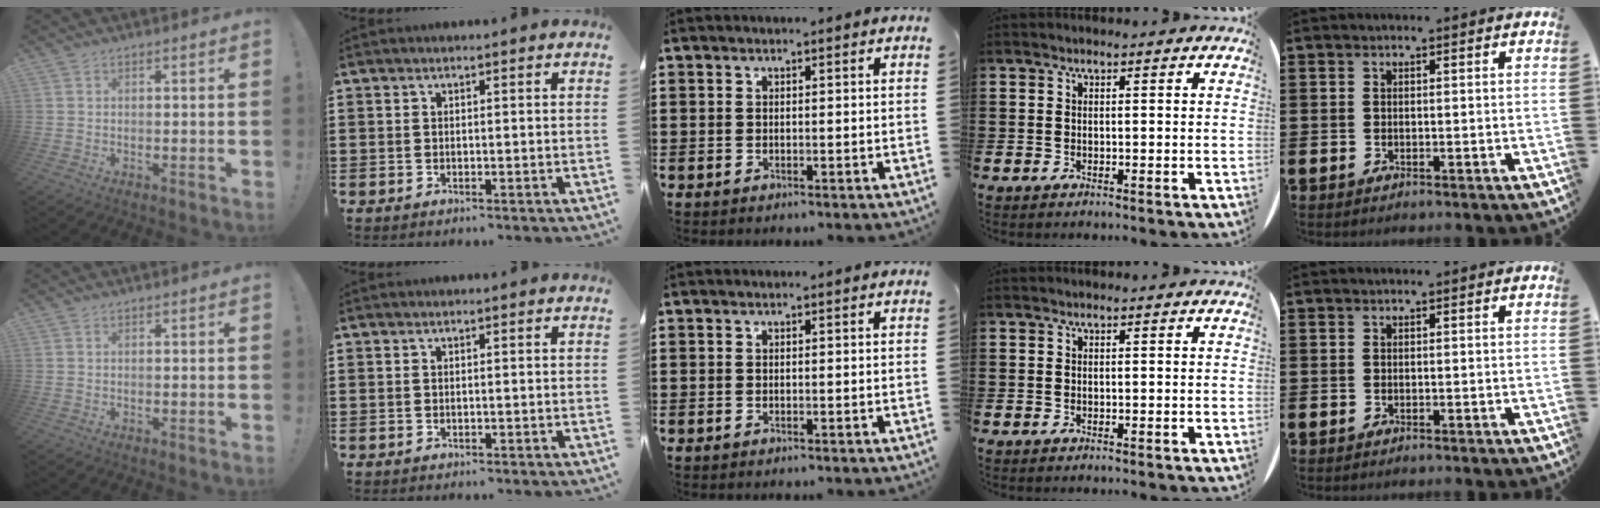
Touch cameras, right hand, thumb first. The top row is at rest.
{}